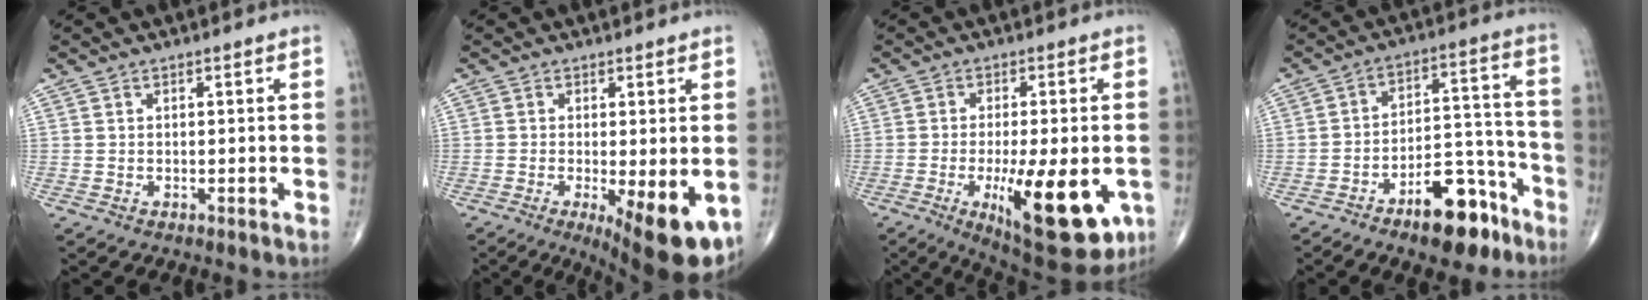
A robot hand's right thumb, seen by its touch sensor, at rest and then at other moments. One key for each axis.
{"total": 11.3, "fx": -3.8, "fy": 3.2, "fz": 10.1, "tx": -0.132, "ty": -0.021, "tz": -0.051}
{"total": 18.5, "fx": -5.5, "fy": 6.1, "fz": 16.6, "tx": -0.214, "ty": -0.016, "tz": -0.064}
{"total": 13.5, "fx": -8.6, "fy": 5.9, "fz": 8.6, "tx": -0.099, "ty": 0.080, "tz": -0.136}